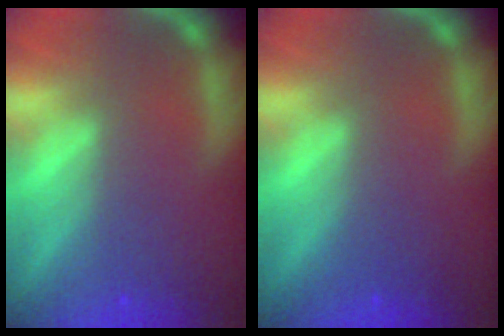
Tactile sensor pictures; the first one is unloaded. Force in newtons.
{"total": 0.0}